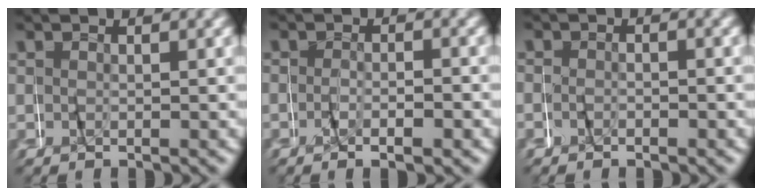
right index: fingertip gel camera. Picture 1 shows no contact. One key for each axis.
{"total": 1.4, "fx": -1.2, "fy": 0.3, "fz": 0.6, "tx": -0.018, "ty": 0.000, "tz": -0.026}
{"total": 0.8, "fx": -0.7, "fy": 0.2, "fz": -0.3, "tx": 0.002, "ty": 0.003, "tz": -0.018}